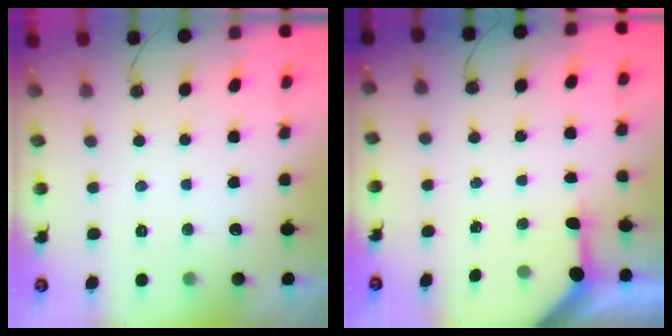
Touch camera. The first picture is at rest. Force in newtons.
{"total": 3.2, "press": 3.2, "slide": 0.4}